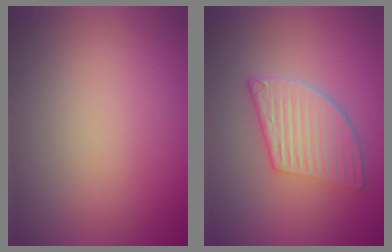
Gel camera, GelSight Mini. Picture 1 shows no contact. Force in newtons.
{"total": 5.5, "press": 4.1, "slide": 3.7}